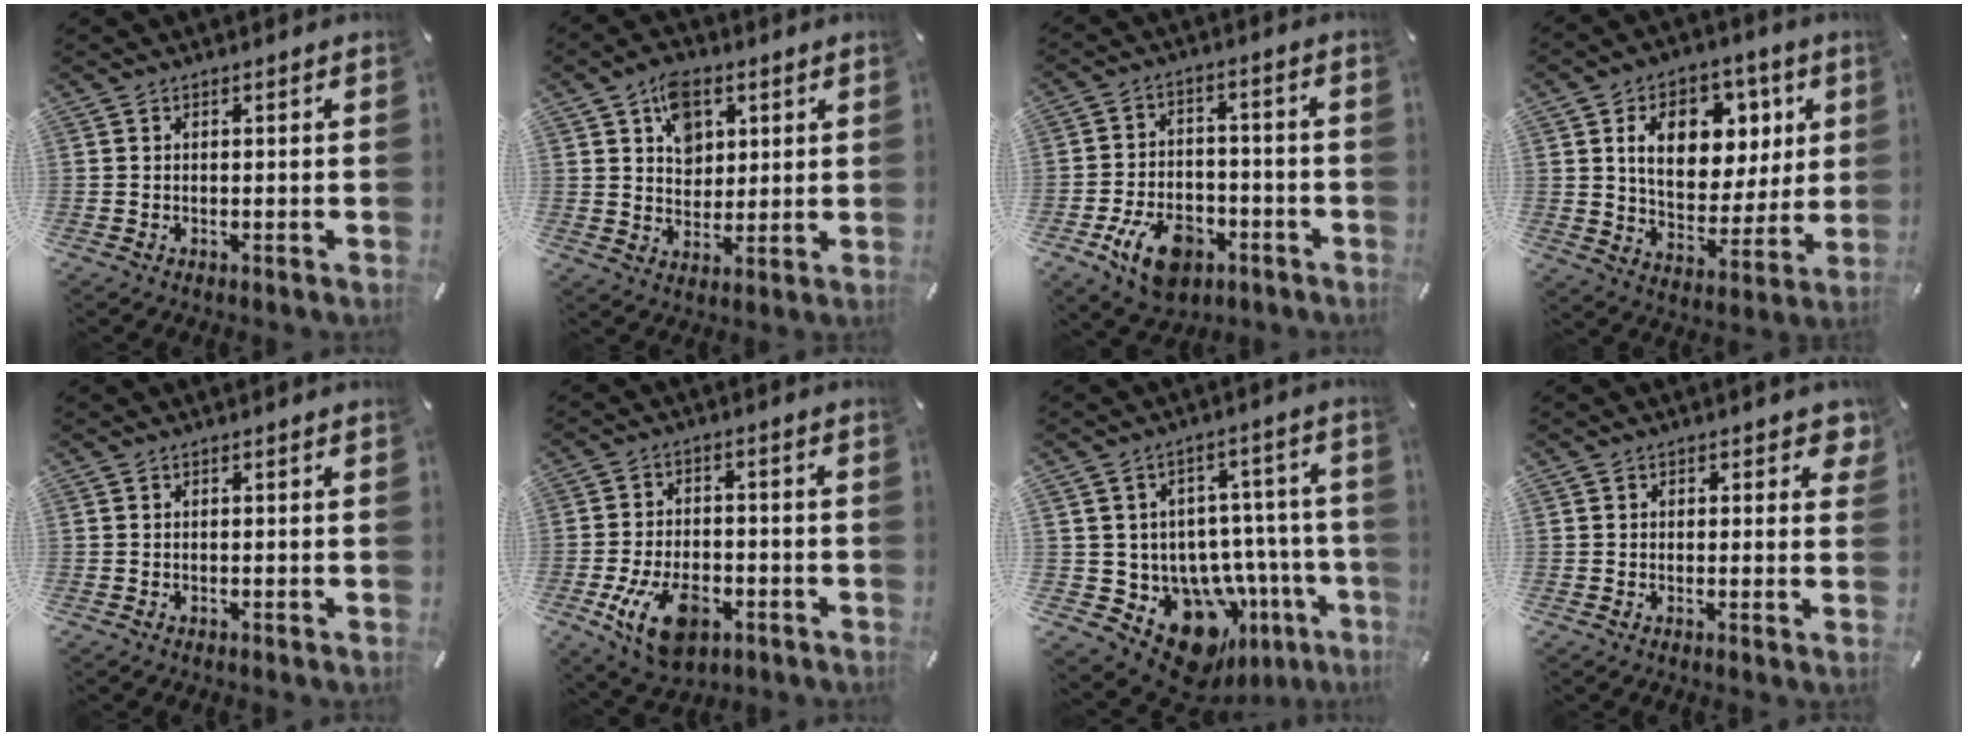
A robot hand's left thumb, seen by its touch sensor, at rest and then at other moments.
{"total": 8.6, "force": [3.9, 6.6, 3.8], "torque": [-0.047, -0.009, 0.067]}
{"total": 11.8, "force": [-5.7, 7.6, 7.0], "torque": [-0.128, 0.034, -0.099]}
{"total": 15.2, "force": [5.7, 11.3, 8.5], "torque": [-0.131, -0.016, 0.105]}
{"total": 0.0}
{"total": 12.3, "force": [-4.9, 7.4, 8.5], "torque": [-0.152, 0.009, -0.086]}
{"total": 16.0, "force": [-8.0, 11.3, 8.1], "torque": [-0.105, 0.031, -0.106]}
{"total": 2.5, "force": [1.1, 1.8, 1.4], "torque": [0.003, -0.004, 0.010]}